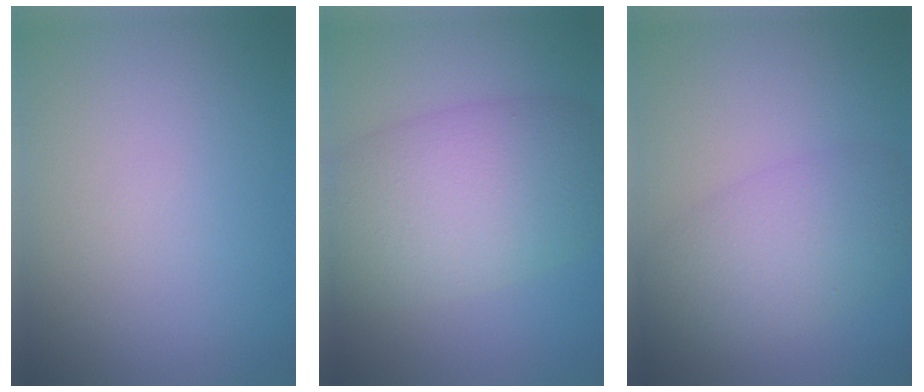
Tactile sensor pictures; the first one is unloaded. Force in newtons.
{"total": 9.0, "press": 9.0, "slide": 0.6}
{"total": 5.2, "press": 5.2, "slide": 0.3}